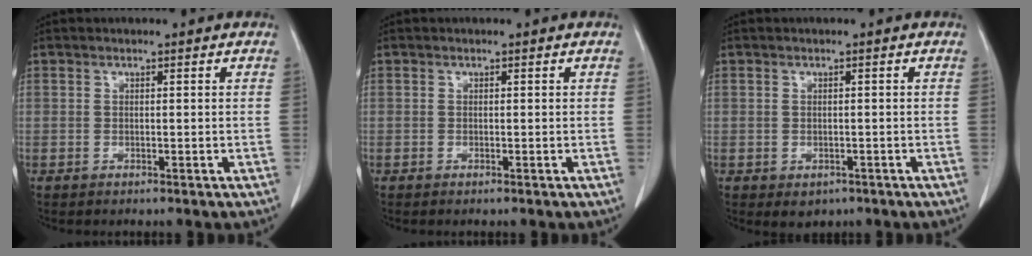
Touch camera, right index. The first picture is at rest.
{"total": 0.0}
{"total": 2.4, "force": [-1.2, 1.8, 1.0], "torque": [-0.008, 0.000, -0.005]}